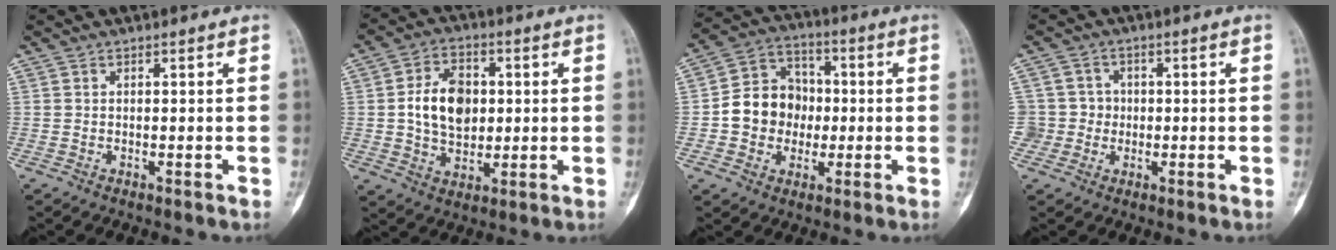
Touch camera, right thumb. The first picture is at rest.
{"total": 11.3, "force": [1.0, 7.9, 8.0], "torque": [-0.112, 0.003, 0.019]}
{"total": 11.6, "force": [-1.1, 10.2, 5.5], "torque": [-0.053, 0.031, -0.027]}
{"total": 4.5, "force": [-0.5, 4.5, -0.3], "torque": [0.042, 0.015, -0.015]}